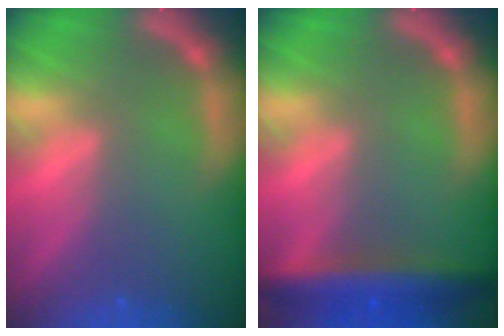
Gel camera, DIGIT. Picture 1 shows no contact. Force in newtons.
{"total": 6.0}